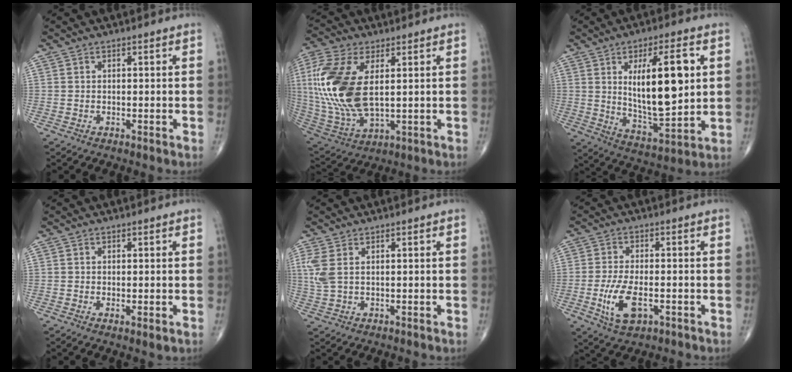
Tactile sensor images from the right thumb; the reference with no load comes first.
{"total": 19.9, "force": [2.9, 10.1, 16.9], "torque": [-0.386, -0.015, 0.062]}
{"total": 17.4, "force": [3.5, 6.0, 16.0], "torque": [-0.240, -0.022, 0.067]}
{"total": 1.9, "force": [-0.4, 0.6, 1.8], "torque": [-0.033, -0.007, -0.006]}
{"total": 4.2, "force": [1.2, 1.9, 3.6], "torque": [-0.107, 0.006, 0.033]}
{"total": 8.2, "force": [-2.5, 3.9, 6.8], "torque": [-0.138, 0.001, -0.041]}